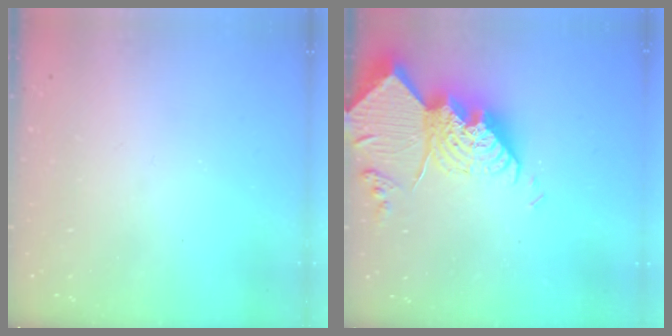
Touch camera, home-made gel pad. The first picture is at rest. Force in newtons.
{"total": 23.2, "press": 23.2, "slide": 1.9}